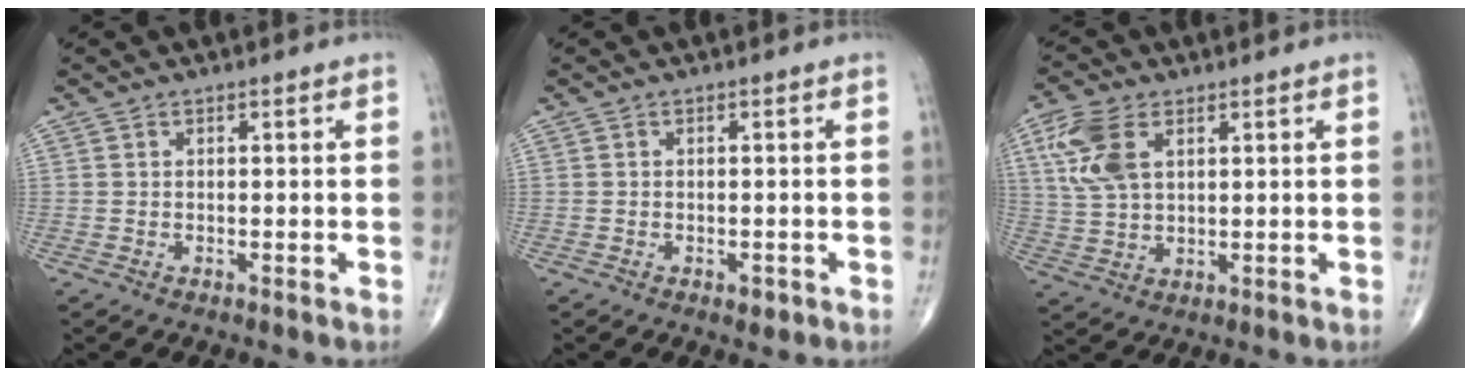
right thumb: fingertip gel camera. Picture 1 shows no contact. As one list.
[{"total": 1.5, "force": [-0.7, 0.9, 1.0], "torque": [-0.009, 0.002, -0.008]}, {"total": 9.4, "force": [3.5, 5.3, 6.9], "torque": [-0.156, 0.000, 0.072]}]